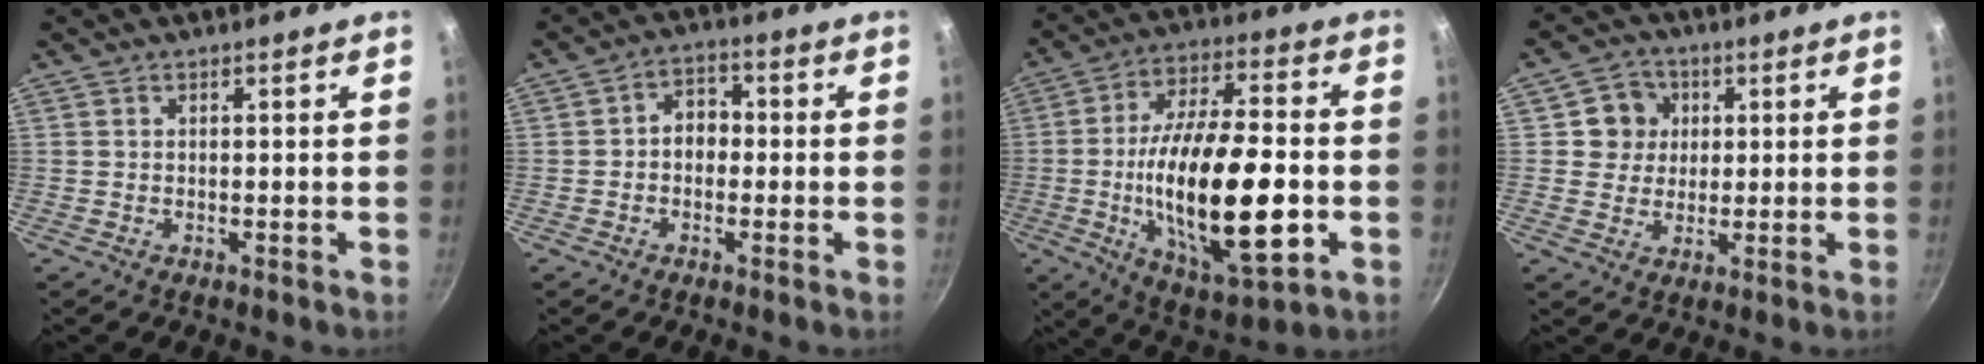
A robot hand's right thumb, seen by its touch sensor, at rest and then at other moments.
{"total": 4.9, "force": [-0.5, 3.8, 3.0], "torque": [-0.013, 0.018, -0.020]}
{"total": 25.0, "force": [-4.2, 9.5, 22.7], "torque": [-0.387, 0.014, -0.064]}
{"total": 6.5, "force": [1.6, 6.1, 1.6], "torque": [0.014, 0.005, 0.019]}